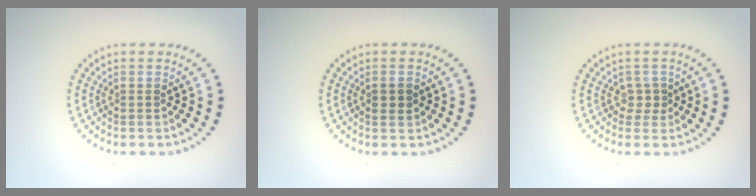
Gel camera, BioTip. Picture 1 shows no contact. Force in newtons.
{"total": 1.4, "press": 1.4, "slide": 0.2}
{"total": 1.4, "press": 1.1, "slide": 0.9}